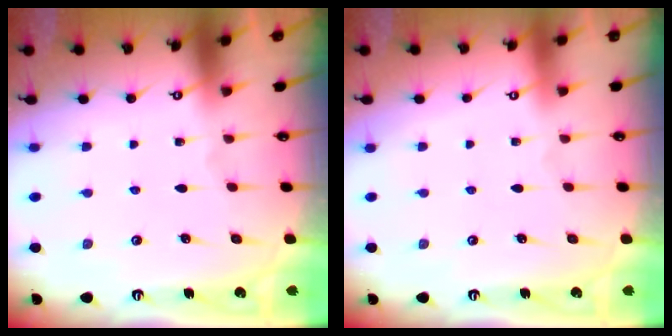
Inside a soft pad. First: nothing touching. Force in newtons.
{"total": 3.9, "press": 3.9, "slide": 0.1}